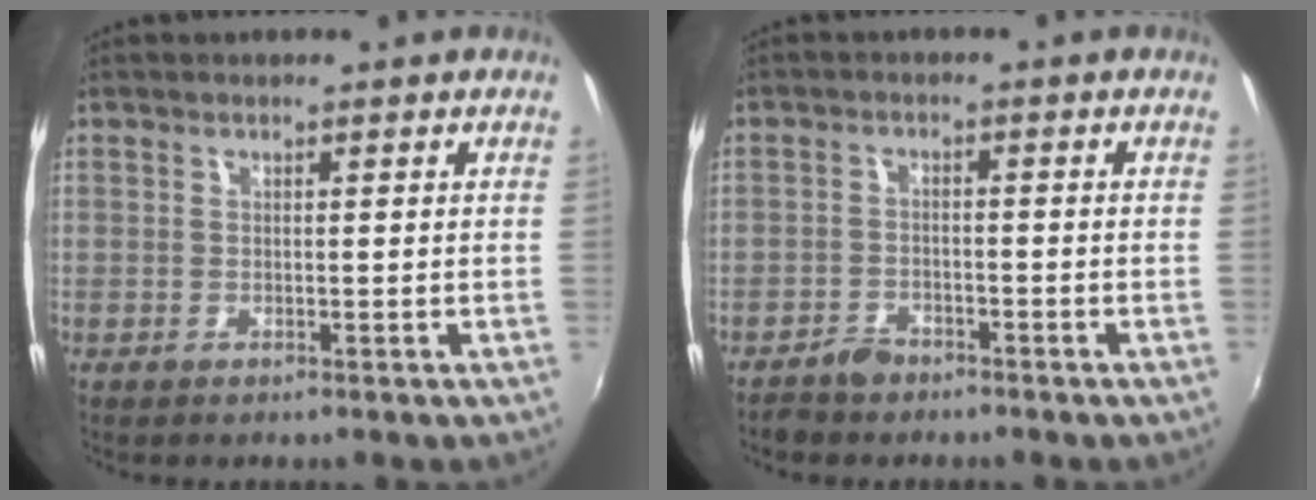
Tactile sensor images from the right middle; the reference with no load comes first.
{"total": 3.7, "force": [-3.2, 1.7, 0.8], "torque": [-0.028, 0.005, -0.056]}